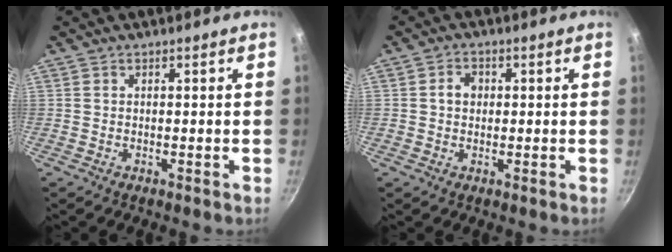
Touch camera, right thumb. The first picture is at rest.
{"total": 3.3, "force": [0.3, 2.7, 1.8], "torque": [-0.014, 0.007, 0.003]}